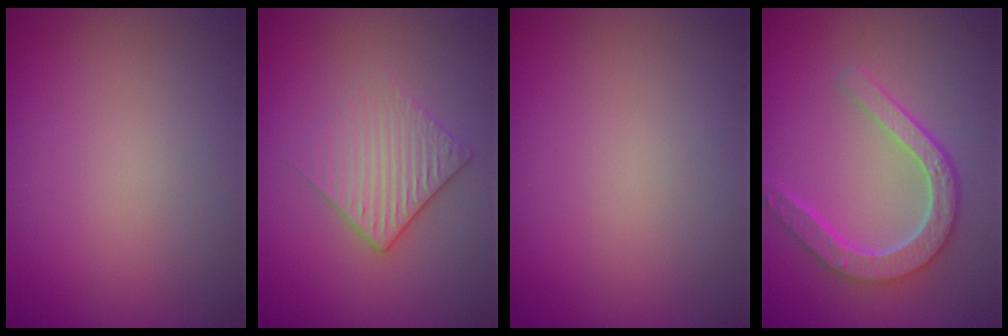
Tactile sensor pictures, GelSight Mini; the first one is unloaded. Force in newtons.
{"total": 3.0, "press": 2.7, "slide": 1.2}
{"total": 0.0}
{"total": 4.8, "press": 3.8, "slide": 2.9}